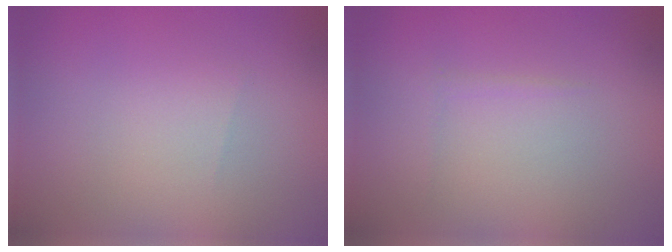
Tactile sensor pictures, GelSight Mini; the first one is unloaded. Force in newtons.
{"total": 0.5, "press": 0.5, "slide": 0.1}